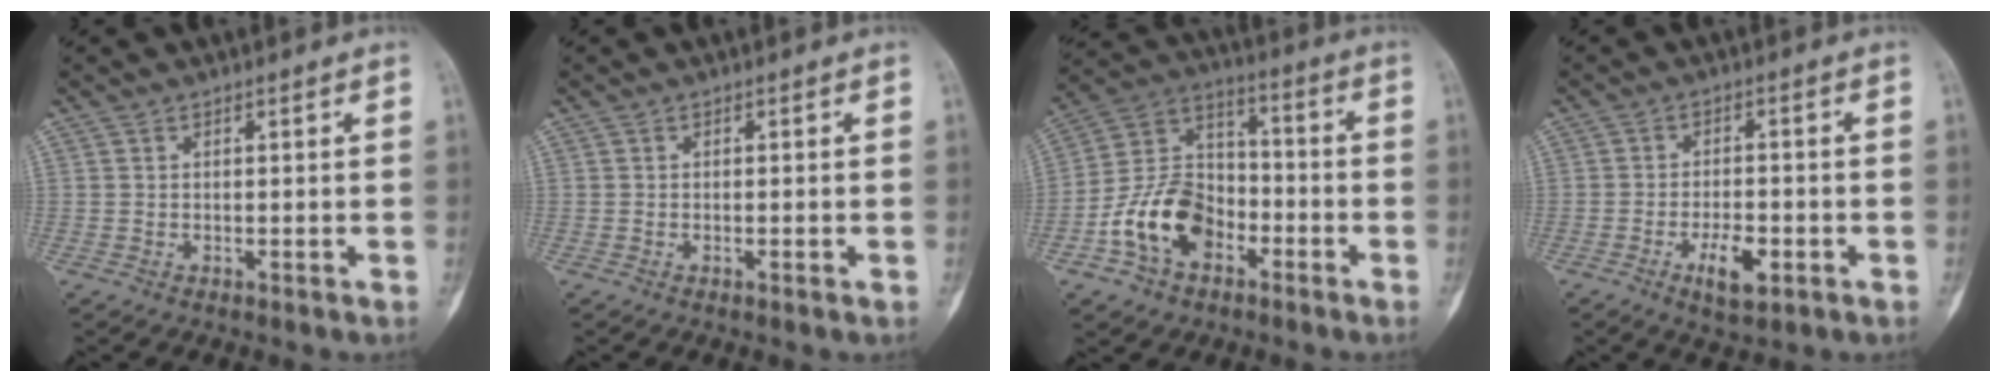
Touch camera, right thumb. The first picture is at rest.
{"total": 0.8, "force": [-0.3, 0.1, 0.7], "torque": [-0.014, 0.002, -0.002]}
{"total": 14.4, "force": [-5.8, 9.8, 8.8], "torque": [-0.144, 0.055, -0.111]}
{"total": 6.2, "force": [-2.7, 2.7, 5.0], "torque": [-0.079, 0.009, -0.040]}